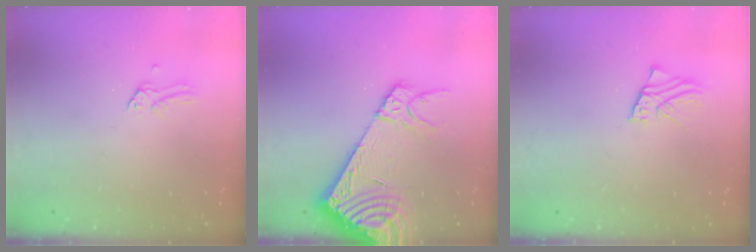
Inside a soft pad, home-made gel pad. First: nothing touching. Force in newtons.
{"total": 15.2, "press": 14.9, "slide": 3.4}
{"total": 2.3, "press": 2.3, "slide": 0.1}